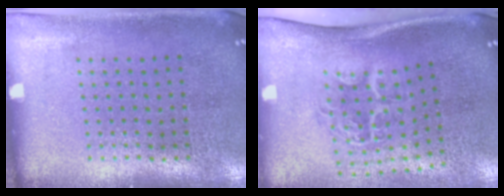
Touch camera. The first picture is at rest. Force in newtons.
{"total": 2.0, "press": 1.3, "slide": 1.6}